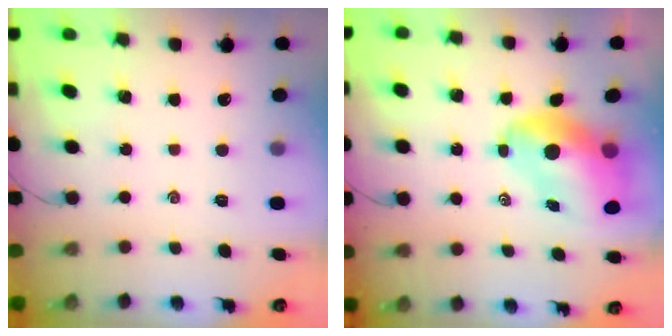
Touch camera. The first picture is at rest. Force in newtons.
{"total": 10.1, "press": 9.5, "slide": 3.2}